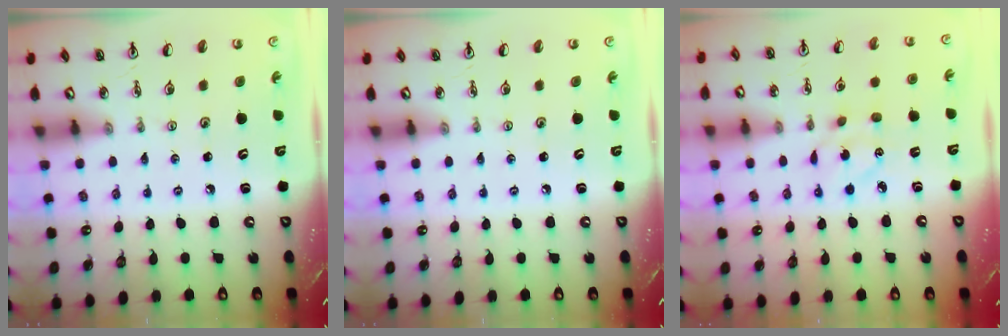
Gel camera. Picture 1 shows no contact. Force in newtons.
{"total": 0.0}
{"total": 5.0, "press": 5.0, "slide": 0.3}